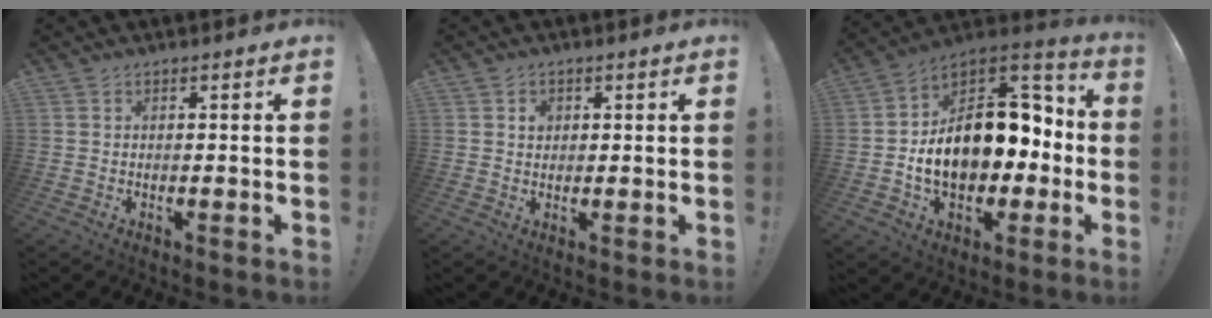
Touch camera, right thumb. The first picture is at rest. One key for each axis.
{"total": 1.9, "fx": 0.6, "fy": 1.7, "fz": 0.8, "tx": 0.003, "ty": -0.004, "tz": 0.007}
{"total": 20.8, "fx": -1.8, "fy": 13.9, "fz": 15.3, "tx": -0.229, "ty": 0.009, "tz": -0.016}